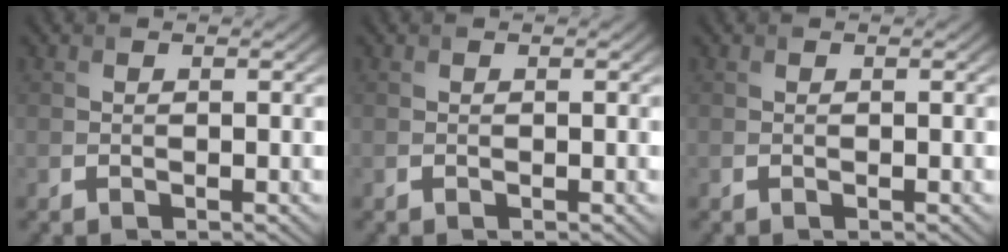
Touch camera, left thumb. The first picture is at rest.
{"total": 0.0}
{"total": 0.0}